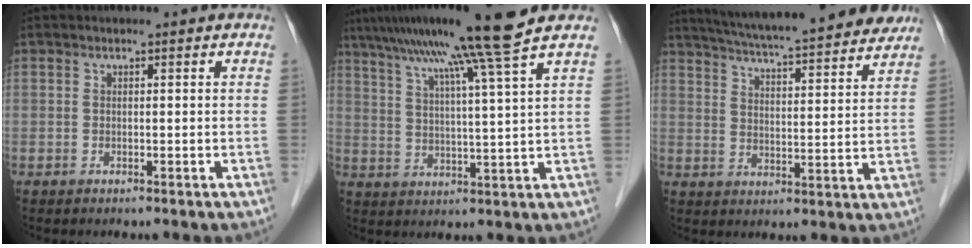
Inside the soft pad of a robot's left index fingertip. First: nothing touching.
{"total": 14.0, "force": [10.4, -2.9, 8.9], "torque": [-0.145, 0.006, 0.154]}
{"total": 22.9, "force": [20.3, 2.7, 10.2], "torque": [-0.166, 0.006, 0.274]}